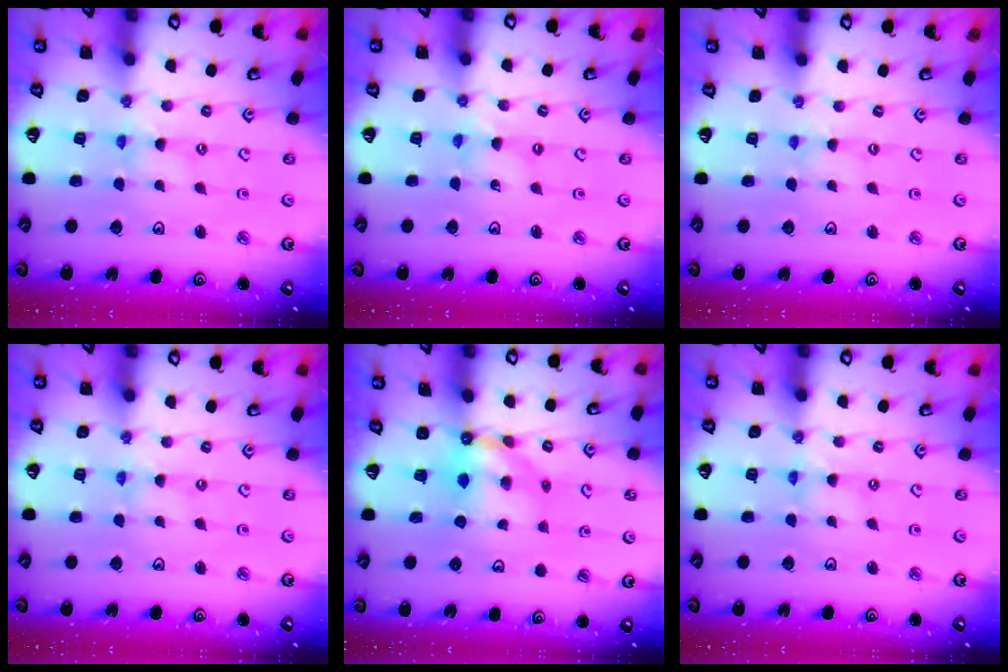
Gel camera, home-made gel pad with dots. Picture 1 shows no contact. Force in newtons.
{"total": 1.4, "press": 1.4, "slide": 0.1}
{"total": 0.0}
{"total": 0.0}
{"total": 6.6, "press": 6.6, "slide": 0.6}
{"total": 0.0}